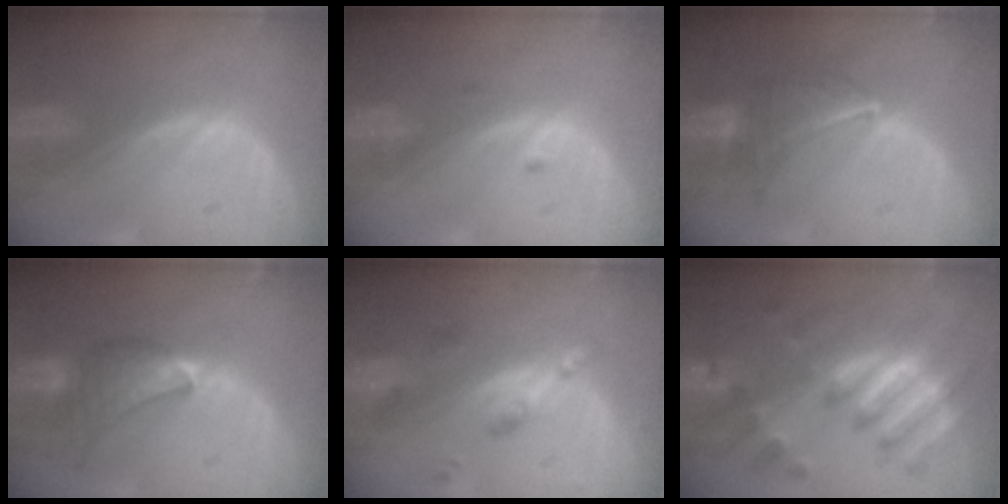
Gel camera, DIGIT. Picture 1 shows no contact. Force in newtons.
{"total": 0.8, "press": 0.8, "slide": 0.2}
{"total": 6.8, "press": 6.7, "slide": 1.4}
{"total": 7.4, "press": 7.4, "slide": 0.5}
{"total": 4.7, "press": 4.7, "slide": 0.2}
{"total": 11.6, "press": 11.6, "slide": 1.2}